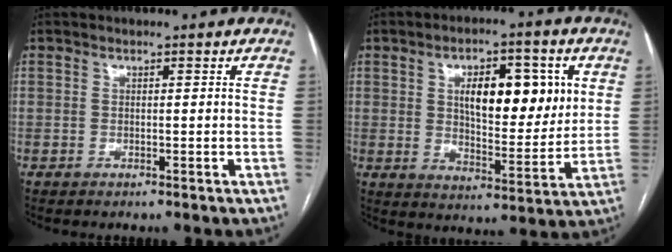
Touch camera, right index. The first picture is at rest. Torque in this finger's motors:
{"motor_torque": [0.99, 0.58, 0.31, 0.13]}